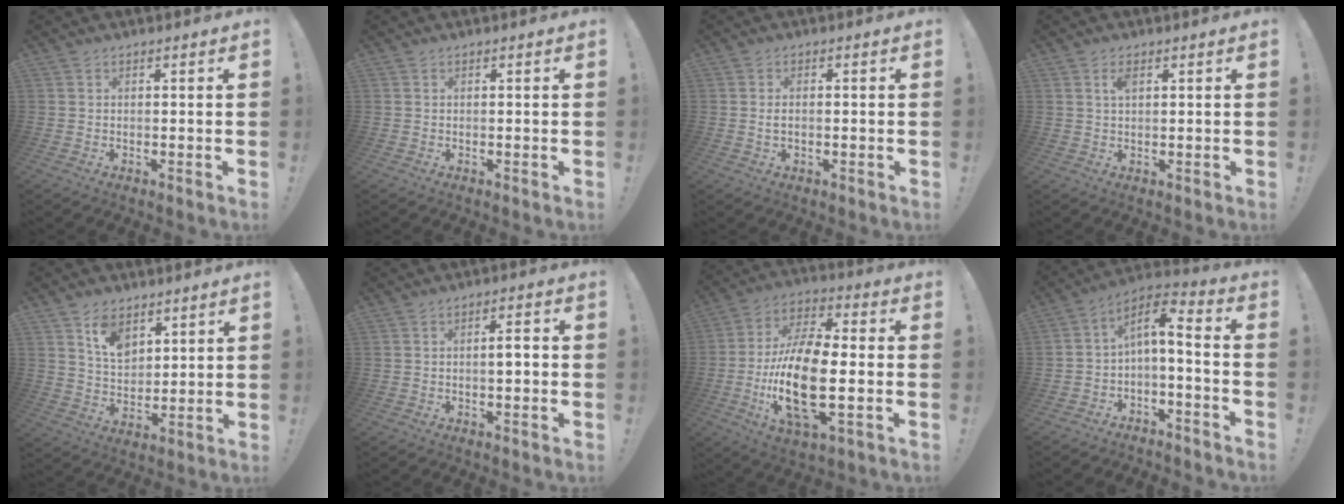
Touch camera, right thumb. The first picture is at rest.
{"total": 0.0}
{"total": 1.7, "force": [0.1, 1.0, 1.4], "torque": [-0.026, 0.006, 0.001]}
{"total": 2.2, "force": [0.9, 1.0, 1.8], "torque": [-0.028, -0.002, 0.013]}
{"total": 9.3, "force": [5.8, 5.9, 4.2], "torque": [-0.062, -0.036, 0.110]}
{"total": 3.4, "force": [-0.6, 0.6, 3.3], "torque": [-0.042, 0.001, -0.016]}
{"total": 20.4, "force": [-4.0, 8.9, 17.9], "torque": [-0.361, 0.008, -0.066]}
{"total": 6.2, "force": [-1.5, 1.7, 5.7], "torque": [-0.100, 0.001, -0.032]}